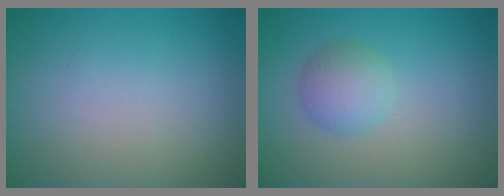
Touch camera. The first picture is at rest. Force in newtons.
{"total": 2.6, "press": 2.6, "slide": 0.1}